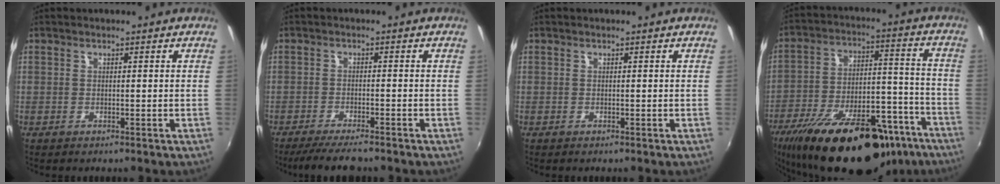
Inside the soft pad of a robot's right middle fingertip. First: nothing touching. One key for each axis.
{"total": 7.0, "fx": -6.0, "fy": 0.6, "fz": 3.6, "tx": -0.083, "ty": -0.021, "tz": -0.101}
{"total": 0.0}
{"total": 29.9, "fx": -21.4, "fy": 11.6, "fz": 17.5, "tx": -0.296, "ty": -0.012, "tz": -0.301}